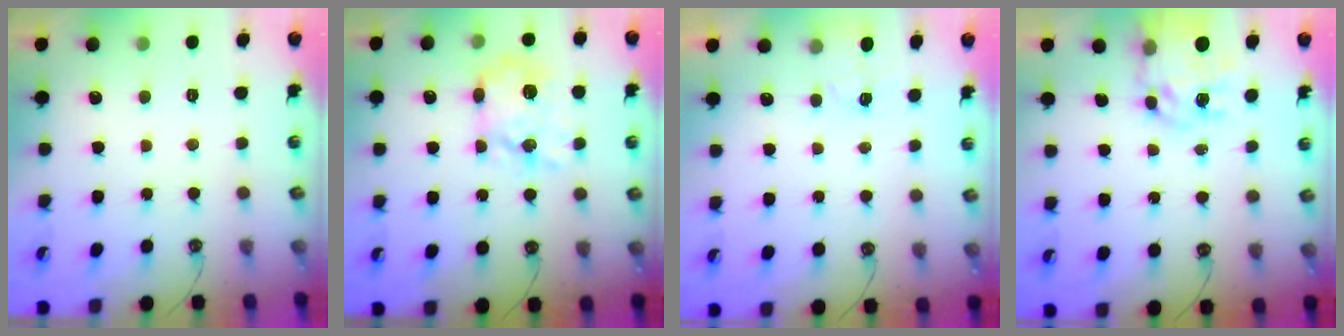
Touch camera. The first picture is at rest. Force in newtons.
{"total": 14.1, "press": 14.1, "slide": 0.2}
{"total": 2.6, "press": 2.5, "slide": 0.4}
{"total": 11.1, "press": 11.1, "slide": 0.9}